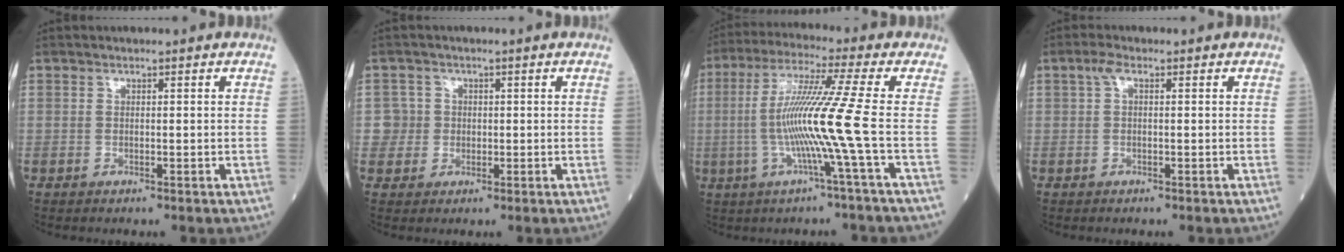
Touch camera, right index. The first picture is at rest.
{"total": 2.8, "force": [0.1, 2.8, -0.4], "torque": [0.020, 0.008, 0.001]}
{"total": 11.1, "force": [-1.7, -2.7, 10.6], "torque": [-0.212, 0.000, -0.033]}
{"total": 1.7, "force": [0.6, 0.5, 1.5], "torque": [-0.032, 0.014, 0.013]}